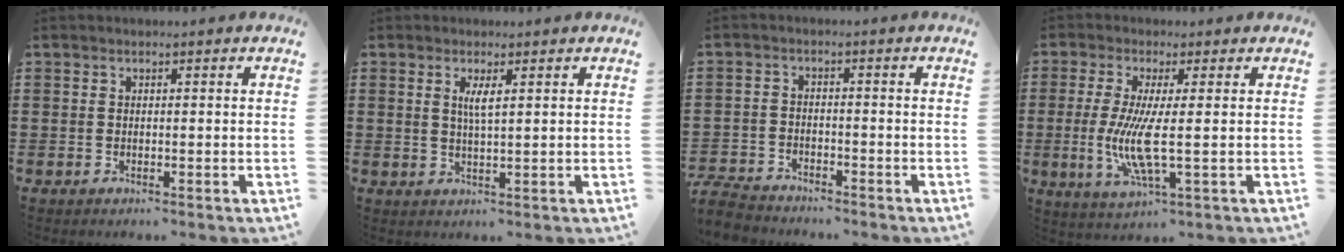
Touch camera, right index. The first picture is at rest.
{"total": 2.5, "force": [0.8, 0.3, 2.3], "torque": [-0.048, 0.000, 0.013]}
{"total": 3.6, "force": [-3.6, 0.5, 0.5], "torque": [-0.027, -0.005, -0.078]}
{"total": 7.7, "force": [-0.5, 1.0, 7.6], "torque": [-0.163, -0.021, -0.014]}